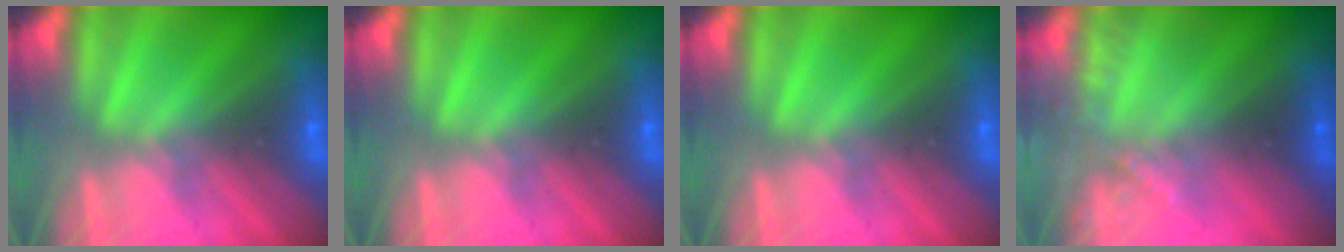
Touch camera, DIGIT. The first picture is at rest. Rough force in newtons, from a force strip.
{"total": 0.0}
{"total": 0.0}
{"total": 2.1}